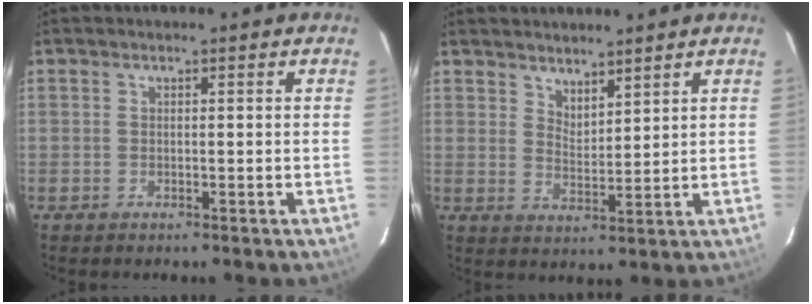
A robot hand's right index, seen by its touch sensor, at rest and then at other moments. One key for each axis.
{"total": 4.5, "fx": 3.9, "fy": 1.4, "fz": 1.6, "tx": -0.024, "ty": -0.004, "tz": 0.069}